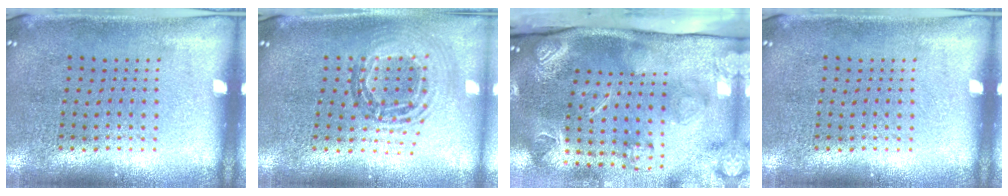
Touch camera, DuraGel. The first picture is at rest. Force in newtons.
{"total": 0.9, "press": 0.9, "slide": 0.2}
{"total": 4.4, "press": 3.2, "slide": 3.1}
{"total": 0.0}